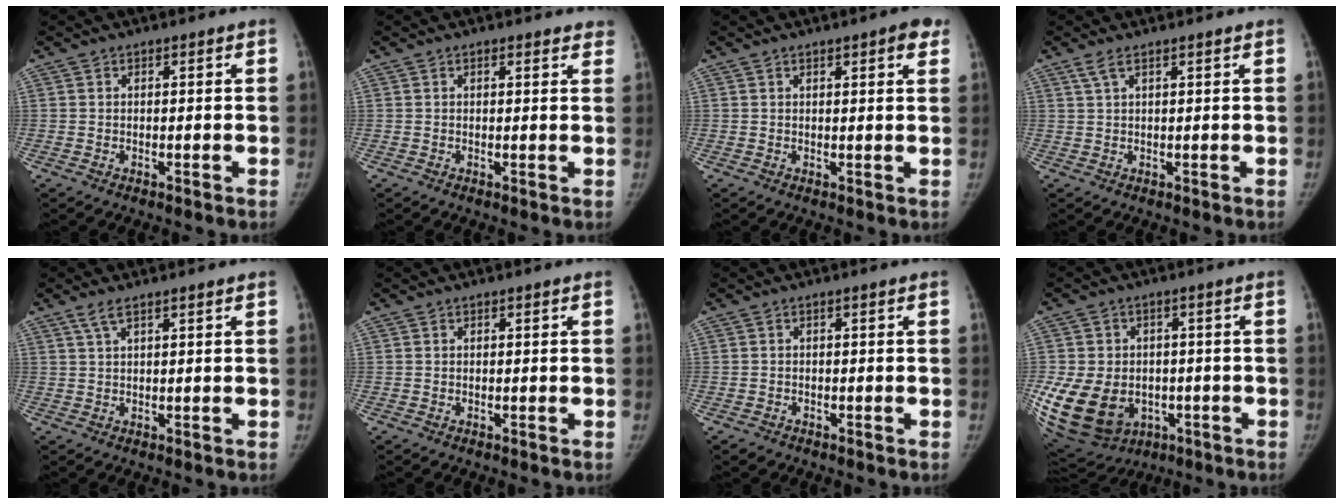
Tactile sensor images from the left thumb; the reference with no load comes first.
{"total": 2.8, "force": [2.1, 0.9, 1.5], "torque": [0.001, 0.000, 0.019]}
{"total": 4.3, "force": [2.5, 1.1, 3.3], "torque": [-0.032, -0.007, 0.026]}
{"total": 2.4, "force": [1.6, 0.5, 1.7], "torque": [-0.045, 0.007, 0.037]}
{"total": 2.5, "force": [1.7, 0.5, 1.8], "torque": [-0.044, 0.005, 0.039]}
{"total": 0.0}
{"total": 1.0, "force": [-0.7, 0.7, 0.2], "torque": [-0.006, 0.001, -0.011]}
{"total": 22.0, "force": [-5.3, 17.0, 12.8], "torque": [-0.285, 0.006, -0.055]}